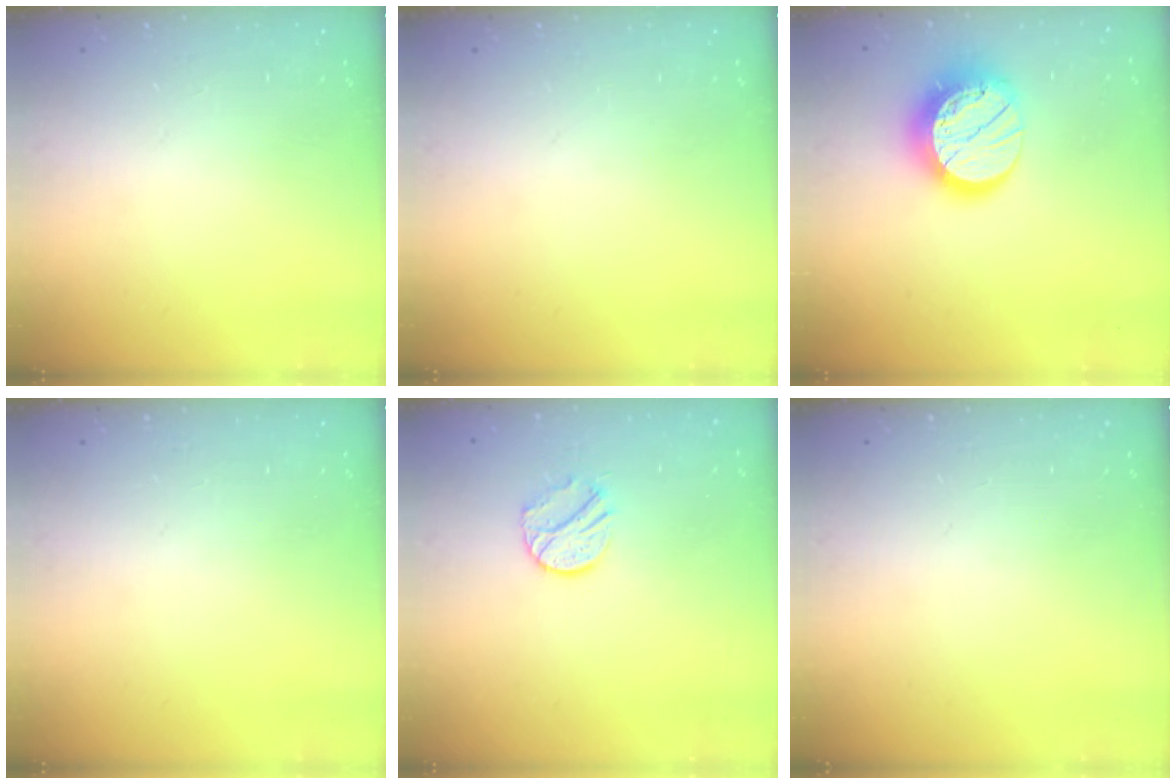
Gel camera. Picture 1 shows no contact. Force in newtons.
{"total": 0.0}
{"total": 15.3, "press": 15.2, "slide": 1.2}
{"total": 0.0}
{"total": 9.5, "press": 9.4, "slide": 0.8}
{"total": 0.0}